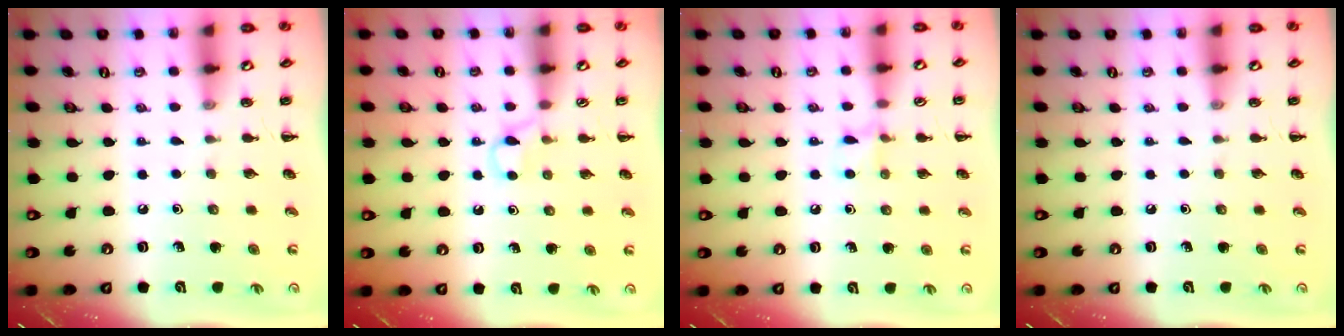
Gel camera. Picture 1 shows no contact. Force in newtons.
{"total": 2.8, "press": 2.6, "slide": 1.0}
{"total": 6.1, "press": 5.8, "slide": 1.9}
{"total": 0.0}